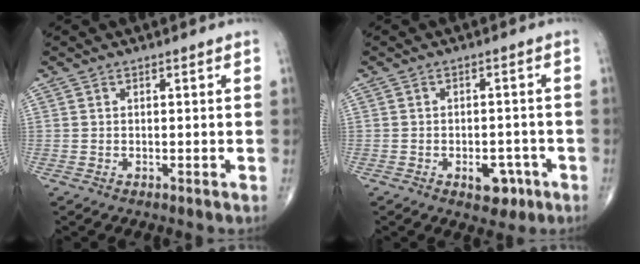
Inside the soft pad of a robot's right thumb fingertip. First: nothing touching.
{"total": 5.1, "force": [-2.4, 3.1, 3.3], "torque": [-0.023, 0.016, -0.026]}